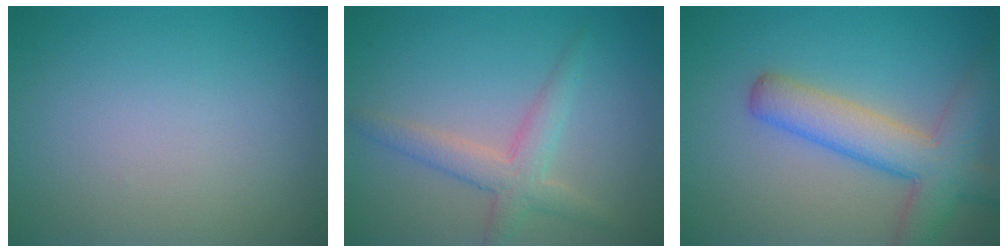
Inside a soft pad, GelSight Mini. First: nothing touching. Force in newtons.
{"total": 3.1, "press": 3.1, "slide": 0.2}
{"total": 6.2, "press": 6.2, "slide": 0.4}